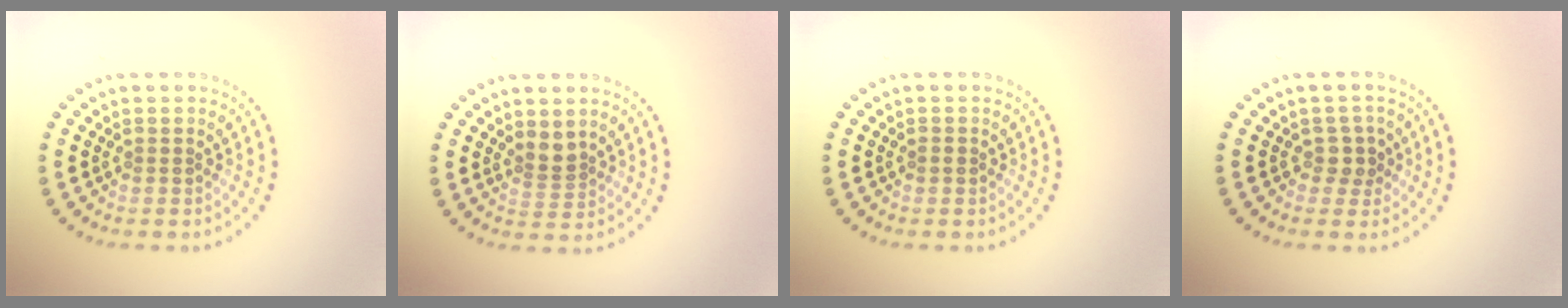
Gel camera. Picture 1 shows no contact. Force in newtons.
{"total": 2.0, "press": 1.6, "slide": 1.2}
{"total": 0.7, "press": 0.7, "slide": 0.1}
{"total": 1.7, "press": 1.4, "slide": 0.9}